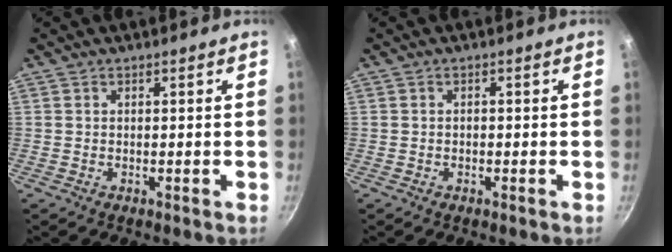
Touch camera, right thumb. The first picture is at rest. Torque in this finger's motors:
{"motor_torque": [-0.08, -0.17, -0.29, -0.15, 0.00]}